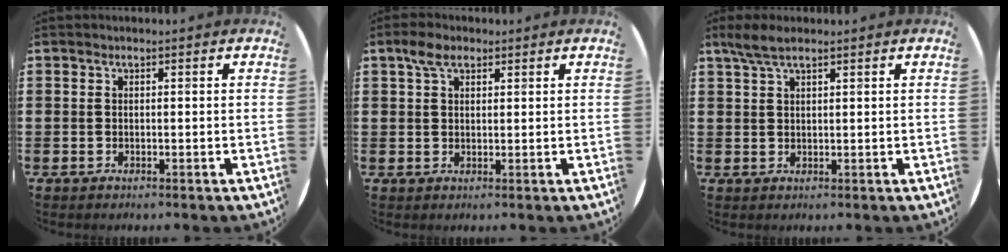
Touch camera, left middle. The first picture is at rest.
{"total": 3.5, "force": [2.3, 1.8, 1.9], "torque": [-0.033, 0.004, 0.041]}
{"total": 3.2, "force": [2.3, 0.7, 2.0], "torque": [-0.044, 0.004, 0.042]}